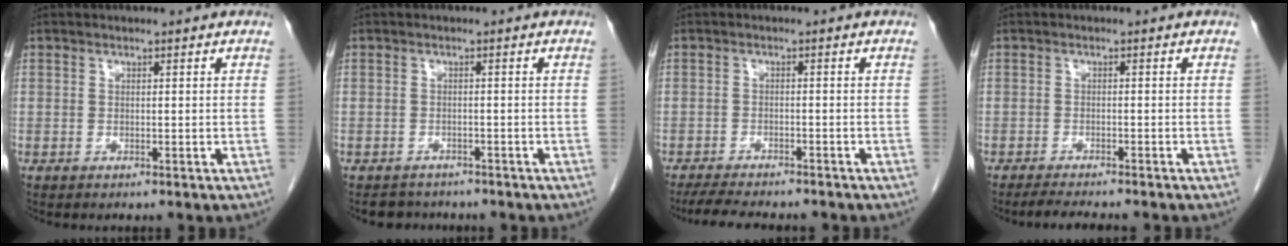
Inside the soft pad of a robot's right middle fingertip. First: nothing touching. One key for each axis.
{"total": 3.0, "fx": -2.6, "fy": 1.3, "fz": -0.2, "tx": -0.003, "ty": -0.001, "tz": -0.039}
{"total": 8.4, "fx": -7.5, "fy": 1.4, "fz": 3.5, "tx": -0.057, "ty": -0.015, "tz": -0.112}
{"total": 5.2, "fx": -4.6, "fy": 0.4, "fz": 2.4, "tx": -0.037, "ty": -0.014, "tz": -0.070}